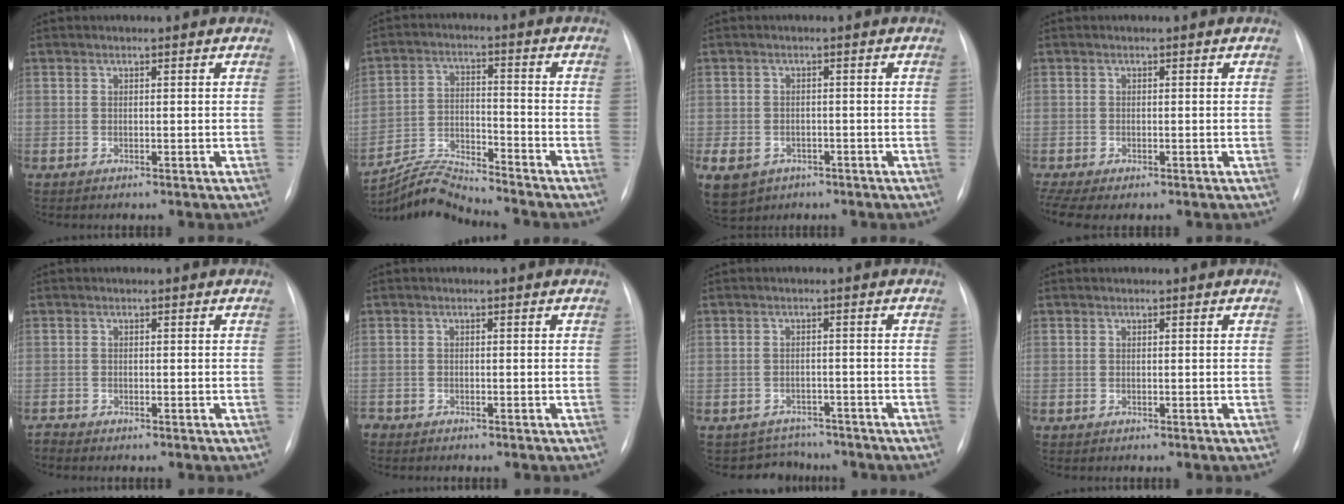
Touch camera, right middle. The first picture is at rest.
{"total": 7.7, "force": [-7.6, -1.2, 0.1], "torque": [-0.014, 0.001, -0.140]}
{"total": 14.7, "force": [-6.7, 11.8, 5.7], "torque": [-0.182, -0.010, -0.087]}
{"total": 5.2, "force": [-3.0, 2.3, 3.6], "torque": [-0.083, -0.003, -0.047]}
{"total": 0.8, "force": [-0.8, -0.2, -0.1], "torque": [0.001, -0.006, -0.015]}
{"total": 1.5, "force": [-1.4, 0.5, 0.2], "torque": [-0.003, -0.003, -0.024]}
{"total": 4.2, "force": [-3.7, 1.8, -1.0], "torque": [0.015, 0.019, -0.054]}
{"total": 0.0}